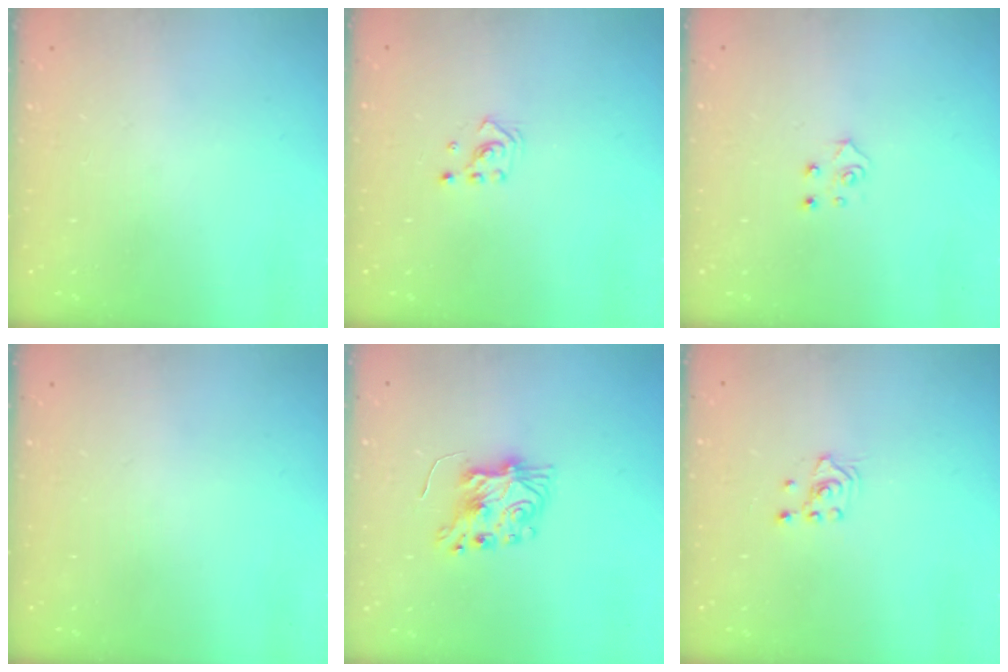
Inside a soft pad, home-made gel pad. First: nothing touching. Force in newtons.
{"total": 2.2, "press": 2.2, "slide": 0.2}
{"total": 4.1, "press": 4.1, "slide": 0.5}
{"total": 0.0}
{"total": 7.0, "press": 7.0, "slide": 0.3}
{"total": 2.1, "press": 2.1, "slide": 0.2}